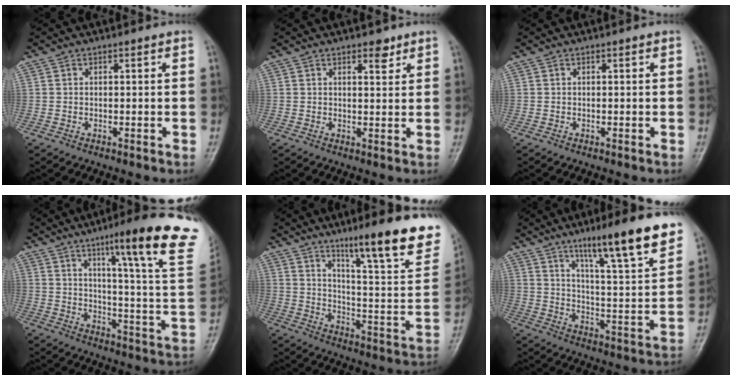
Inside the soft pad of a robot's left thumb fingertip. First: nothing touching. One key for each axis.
{"total": 3.0, "fx": 2.0, "fy": 1.3, "fz": 1.8, "tx": -0.012, "ty": -0.011, "tz": 0.028}
{"total": 0.0}
{"total": 24.0, "fx": 13.4, "fy": 2.3, "fz": 19.7, "tx": -0.256, "ty": -0.054, "tz": 0.181}
{"total": 23.3, "fx": 14.9, "fy": 3.8, "fz": 17.5, "tx": -0.219, "ty": -0.072, "tz": 0.224}
{"total": 19.0, "fx": 12.6, "fy": 2.3, "fz": 14.0, "tx": -0.184, "ty": -0.062, "tz": 0.195}